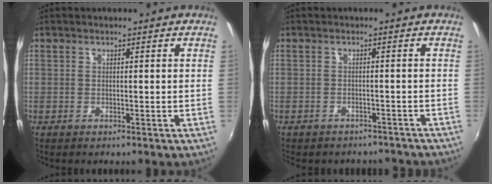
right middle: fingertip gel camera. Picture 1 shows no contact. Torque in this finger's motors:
{"motor_torque": [1.04, -1.10, 0.59, 0.20]}